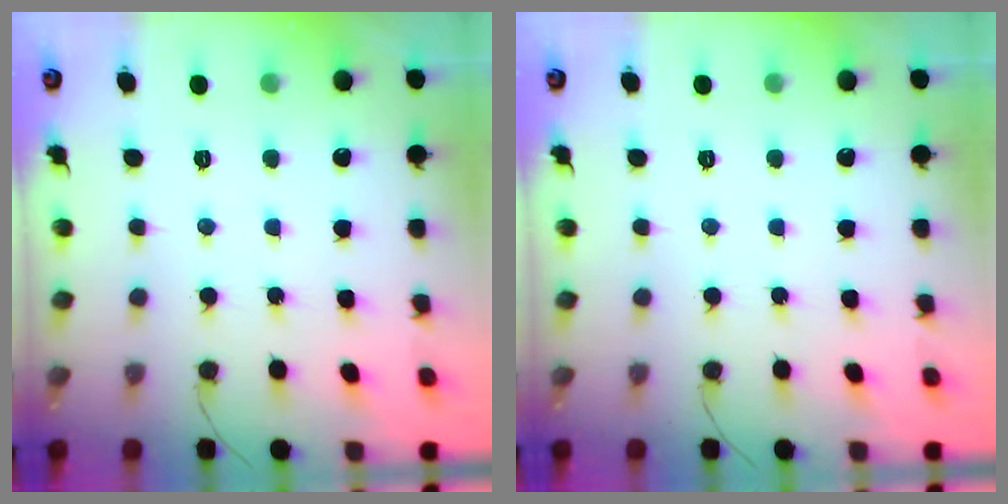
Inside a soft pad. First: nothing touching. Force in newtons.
{"total": 0.0}